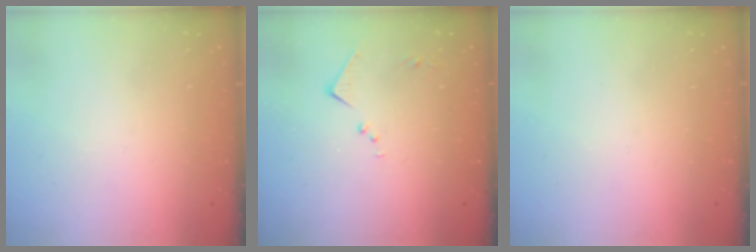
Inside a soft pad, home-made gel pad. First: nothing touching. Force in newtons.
{"total": 6.9, "press": 6.9, "slide": 0.5}
{"total": 0.0}